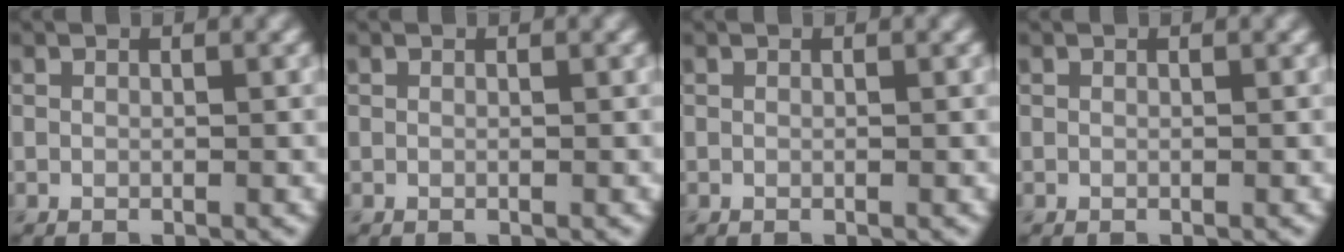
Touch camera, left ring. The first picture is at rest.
{"total": 0.0}
{"total": 0.0}
{"total": 0.0}